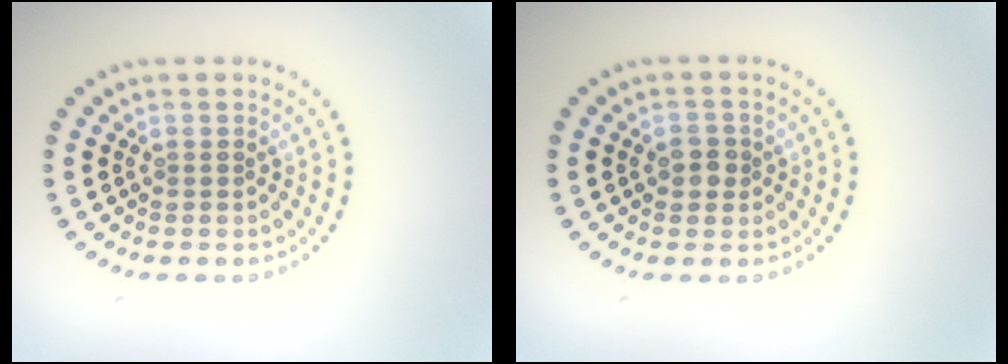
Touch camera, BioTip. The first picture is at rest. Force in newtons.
{"total": 1.8, "press": 1.8, "slide": 0.3}